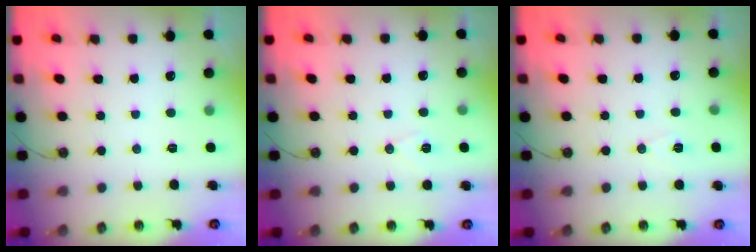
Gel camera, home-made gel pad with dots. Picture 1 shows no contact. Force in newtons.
{"total": 5.7, "press": 4.6, "slide": 3.3}
{"total": 6.3, "press": 4.4, "slide": 4.5}